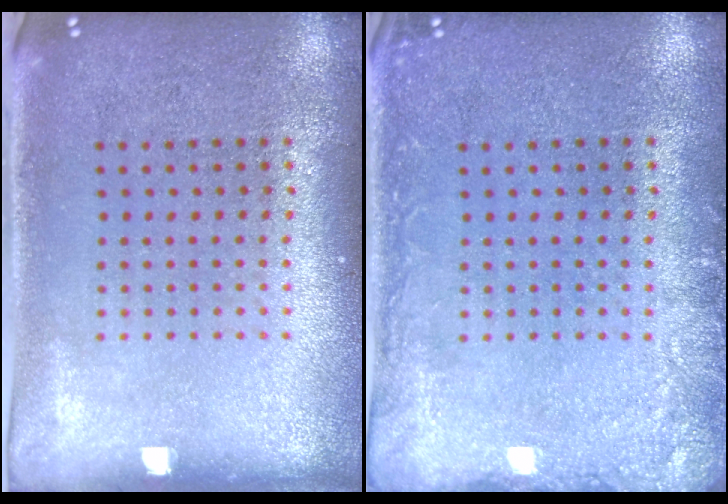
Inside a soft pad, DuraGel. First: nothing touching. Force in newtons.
{"total": 2.0, "press": 2.0, "slide": 0.2}